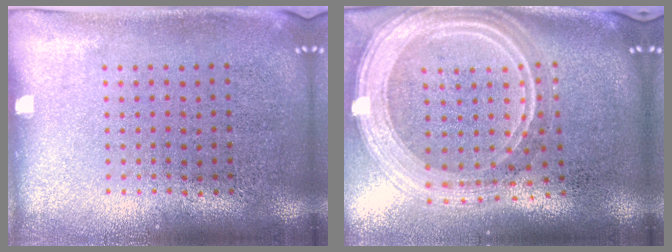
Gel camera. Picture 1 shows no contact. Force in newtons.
{"total": 3.0, "press": 2.4, "slide": 1.7}